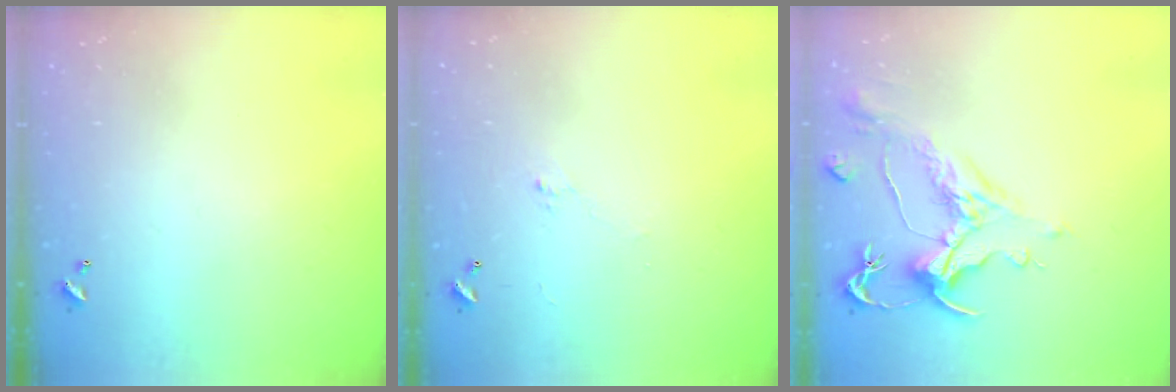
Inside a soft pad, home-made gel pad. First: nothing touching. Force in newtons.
{"total": 0.6, "press": 0.3, "slide": 0.5}
{"total": 1.5, "press": 0.5, "slide": 1.4}